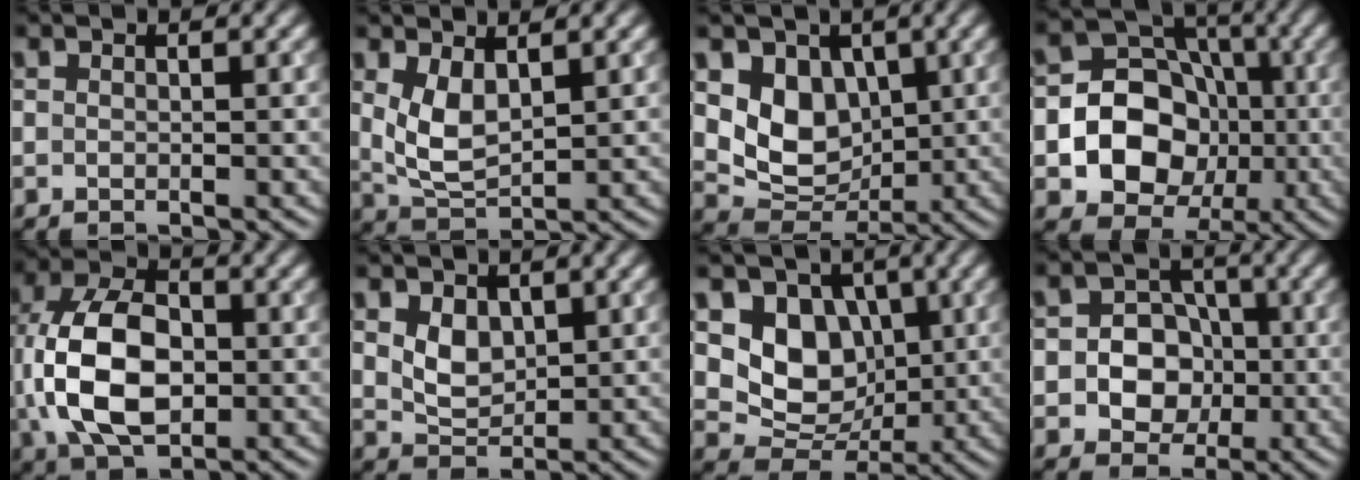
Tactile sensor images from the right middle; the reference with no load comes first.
{"total": 3.7, "force": [1.2, 1.9, 3.0], "torque": [-0.072, -0.005, 0.031]}
{"total": 5.7, "force": [1.5, 4.5, 3.2], "torque": [-0.058, -0.015, 0.025]}
{"total": 10.3, "force": [-1.7, 8.8, 4.9], "torque": [-0.065, 0.002, -0.057]}
{"total": 10.2, "force": [-0.7, 6.5, 7.9], "torque": [-0.172, 0.002, -0.016]}
{"total": 2.7, "force": [1.0, 1.9, 1.6], "torque": [-0.034, -0.005, 0.023]}
{"total": 6.6, "force": [1.5, 5.3, 3.7], "torque": [-0.058, -0.009, 0.017]}
{"total": 6.1, "force": [-0.7, 5.5, 2.6], "torque": [-0.020, 0.018, -0.035]}